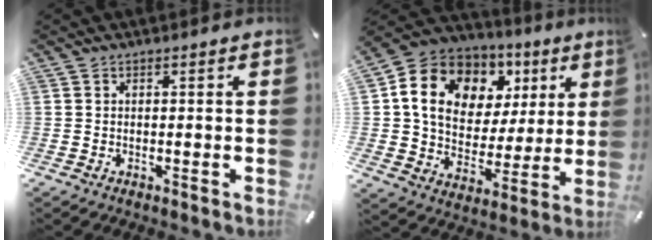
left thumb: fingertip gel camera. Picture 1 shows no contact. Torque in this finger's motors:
{"motor_torque": [2.51, 2.50, 1.47, -1.30, 0.43]}